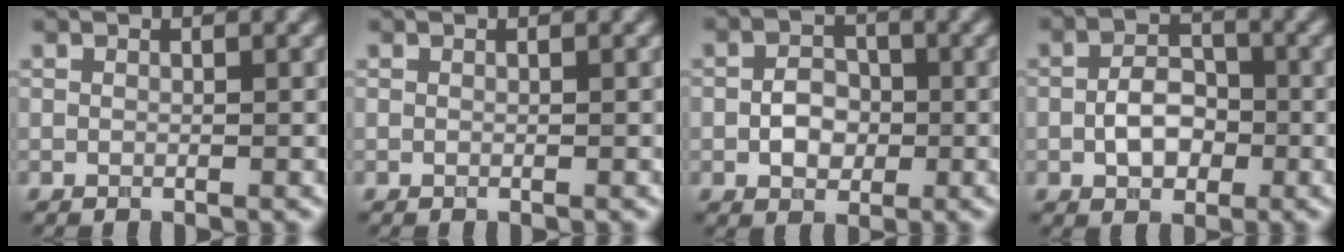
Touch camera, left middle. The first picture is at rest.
{"total": 0.0}
{"total": 3.1, "force": [-0.6, 2.3, 1.9], "torque": [-0.031, 0.001, -0.014]}
{"total": 3.7, "force": [-0.7, 2.6, 2.6], "torque": [-0.048, 0.001, -0.014]}